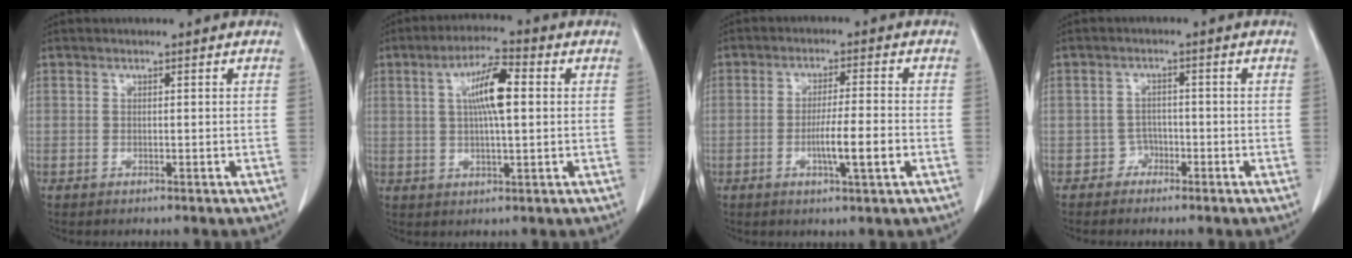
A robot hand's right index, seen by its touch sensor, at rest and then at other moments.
{"total": 8.0, "force": [1.6, 1.4, 7.7], "torque": [-0.140, 0.014, 0.027]}
{"total": 6.4, "force": [-1.9, 0.0, 6.2], "torque": [-0.104, -0.007, -0.032]}
{"total": 1.9, "force": [-1.3, 1.4, -0.2], "torque": [0.010, 0.010, -0.027]}